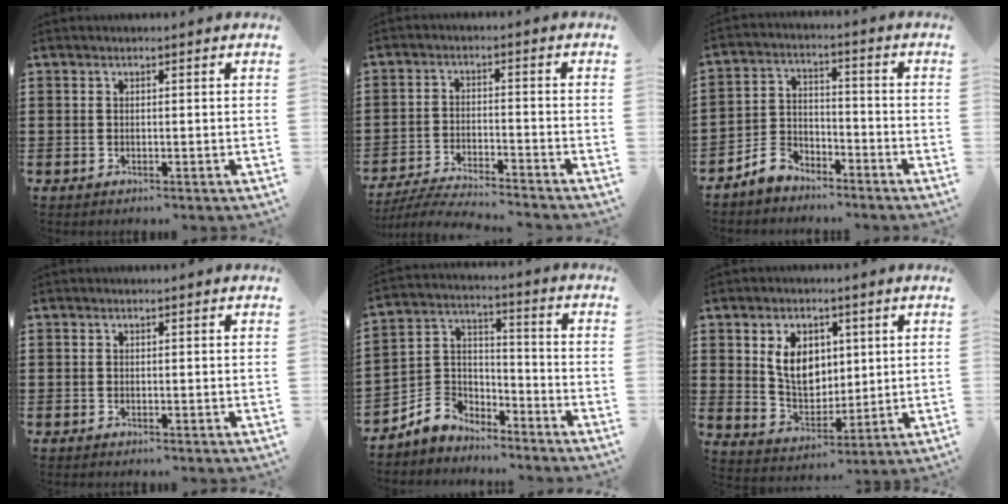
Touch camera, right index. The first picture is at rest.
{"total": 4.7, "force": [-4.6, -0.1, 1.1], "torque": [-0.034, -0.008, -0.096]}
{"total": 5.6, "force": [-4.8, 2.6, 1.3], "torque": [-0.045, 0.013, -0.100]}
{"total": 0.0}
{"total": 5.0, "force": [-3.9, 3.2, 0.0], "torque": [-0.038, 0.004, -0.089]}
{"total": 7.6, "force": [2.1, 5.5, 4.8], "torque": [-0.102, 0.008, 0.035]}